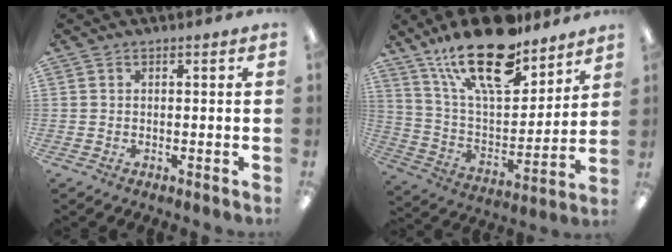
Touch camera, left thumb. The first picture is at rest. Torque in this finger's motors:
{"motor_torque": [0.56, 0.58, 1.54, -1.23, 0.27]}